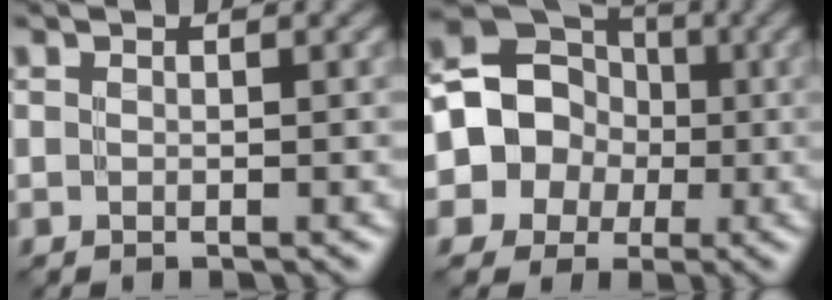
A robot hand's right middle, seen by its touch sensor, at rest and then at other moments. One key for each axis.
{"total": 9.7, "fx": -1.1, "fy": 9.0, "fz": 3.5, "tx": -0.060, "ty": 0.026, "tz": -0.042}